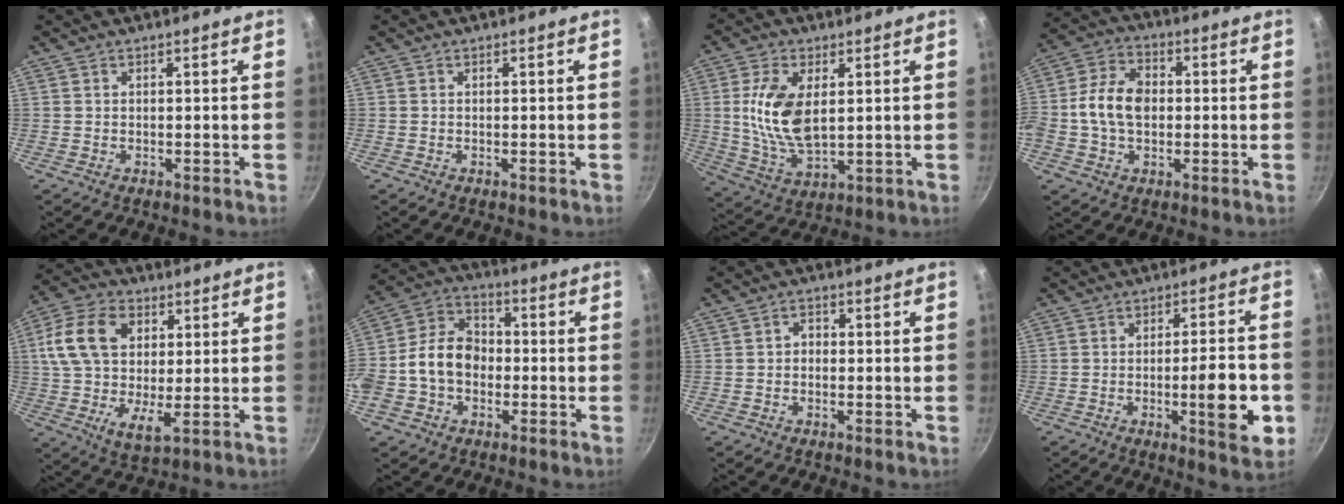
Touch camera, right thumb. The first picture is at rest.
{"total": 0.0}
{"total": 12.7, "force": [2.2, 6.8, 10.5], "torque": [-0.200, -0.013, 0.048]}
{"total": 11.1, "force": [-0.2, 8.0, 7.8], "torque": [-0.125, 0.022, -0.021]}
{"total": 15.8, "force": [4.1, 9.9, 11.6], "torque": [-0.199, -0.006, 0.064]}
{"total": 14.5, "force": [-2.3, 11.0, 9.1], "torque": [-0.134, 0.046, -0.057]}
{"total": 2.1, "force": [-0.3, 1.7, 1.2], "torque": [-0.010, 0.010, -0.008]}
{"total": 12.2, "force": [-3.2, 2.8, 11.5], "torque": [-0.148, 0.012, -0.044]}